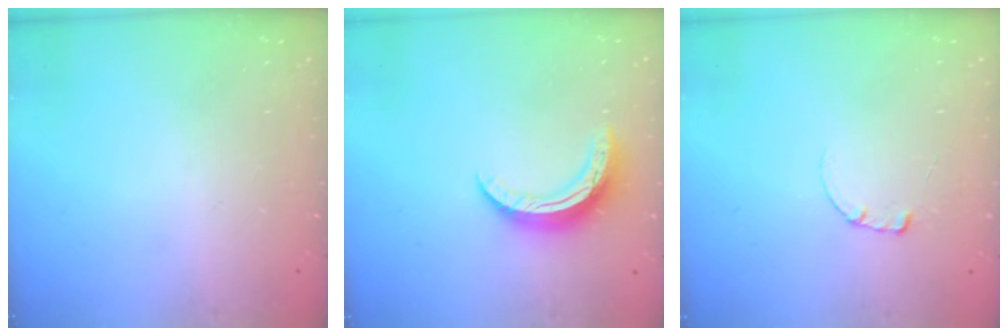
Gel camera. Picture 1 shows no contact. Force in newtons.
{"total": 10.1, "press": 10.1, "slide": 0.5}
{"total": 0.6, "press": 0.5, "slide": 0.2}